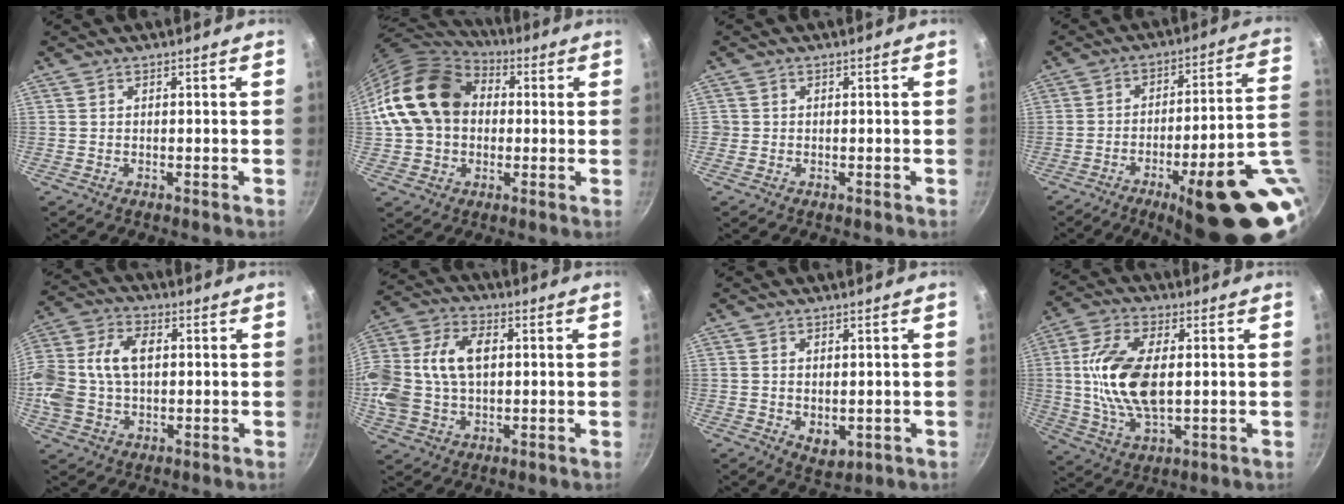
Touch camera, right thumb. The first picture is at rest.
{"total": 18.3, "force": [2.3, 14.1, 11.4], "torque": [-0.192, 0.034, 0.032]}
{"total": 0.8, "force": [-0.2, 0.8, 0.1], "torque": [0.001, 0.002, -0.005]}
{"total": 23.7, "force": [-7.4, 6.0, 21.7], "torque": [-0.240, 0.017, -0.092]}
{"total": 15.7, "force": [1.2, 10.6, 11.5], "torque": [-0.241, 0.032, 0.015]}
{"total": 18.7, "force": [2.0, 12.7, 13.5], "torque": [-0.292, 0.033, 0.032]}
{"total": 4.3, "force": [-0.2, 2.9, 3.2], "torque": [-0.045, -0.013, 0.003]}
{"total": 15.0, "force": [1.2, 7.6, 12.9], "torque": [-0.246, 0.005, 0.021]}